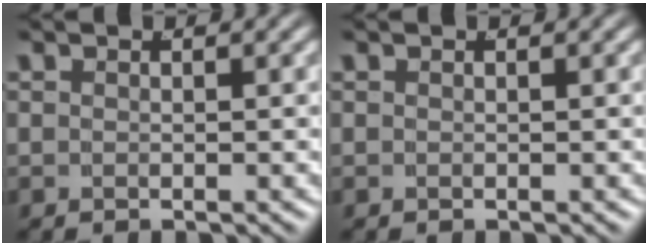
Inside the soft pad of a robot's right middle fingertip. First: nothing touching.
{"total": 0.0}